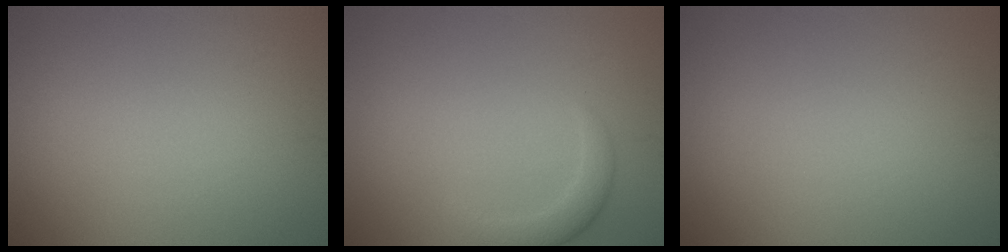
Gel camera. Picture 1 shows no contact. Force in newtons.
{"total": 1.8, "press": 1.8, "slide": 0.0}
{"total": 0.0}